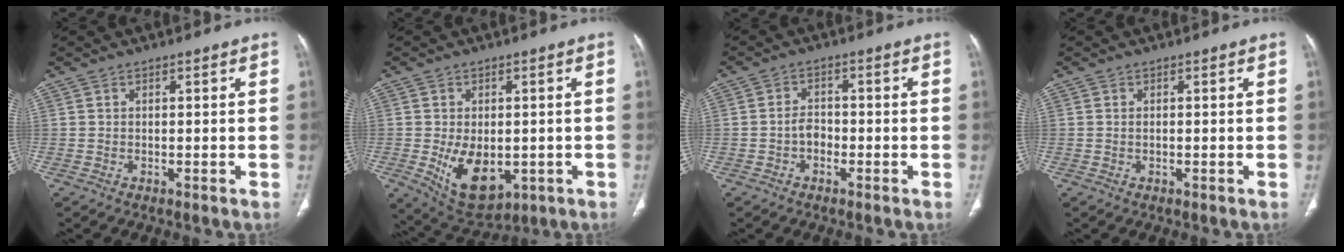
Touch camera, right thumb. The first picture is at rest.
{"total": 10.7, "force": [-2.1, 6.7, 8.1], "torque": [-0.110, -0.010, -0.012]}
{"total": 2.9, "force": [-1.1, 2.1, 1.7], "torque": [-0.017, 0.014, -0.023]}
{"total": 0.5, "force": [0.0, 0.2, 0.4], "torque": [-0.011, 0.000, 0.001]}